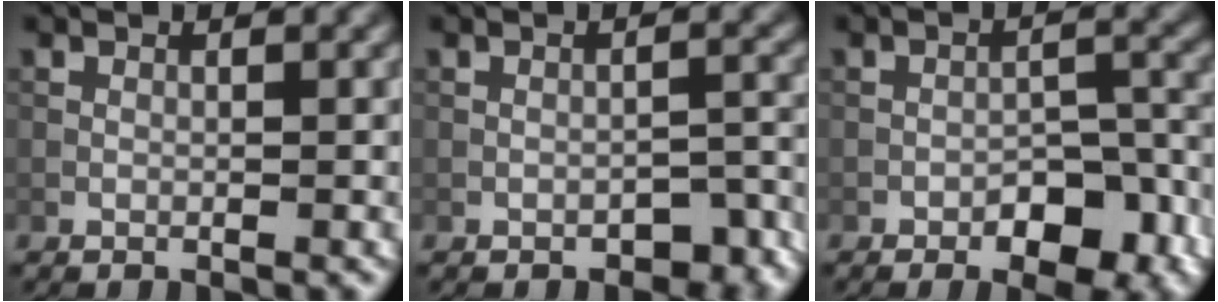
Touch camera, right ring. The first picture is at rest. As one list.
[{"total": 2.9, "force": [-2.0, 1.4, 1.5], "torque": [-0.015, 0.003, -0.022]}, {"total": 6.4, "force": [-3.6, 3.0, 4.4], "torque": [-0.053, 0.014, -0.050]}]